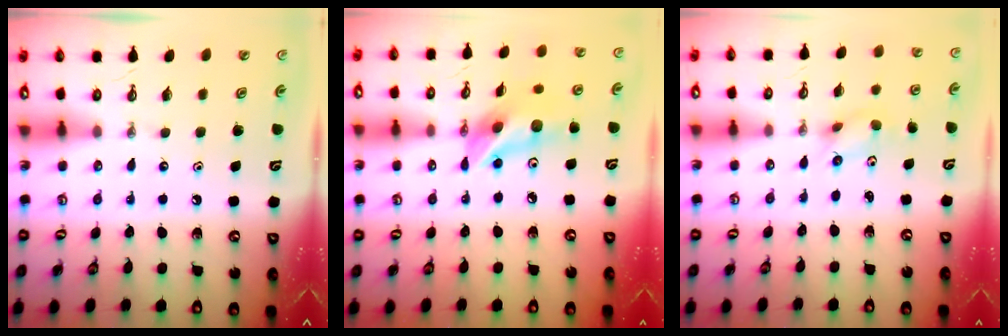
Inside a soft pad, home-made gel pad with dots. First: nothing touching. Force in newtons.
{"total": 14.6, "press": 14.2, "slide": 3.4}
{"total": 2.5, "press": 2.3, "slide": 0.9}